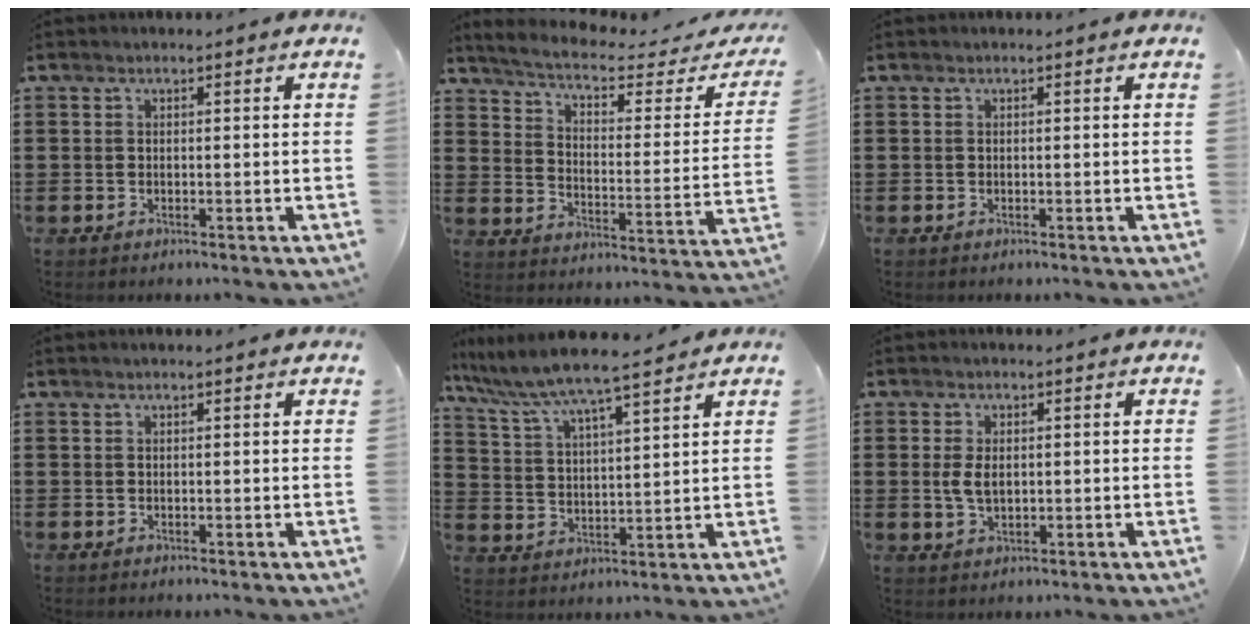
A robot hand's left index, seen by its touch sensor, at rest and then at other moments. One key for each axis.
{"total": 4.4, "fx": 3.5, "fy": 0.6, "fz": 2.6, "tx": -0.071, "ty": -0.028, "tz": 0.051}
{"total": 0.0}
{"total": 0.0}
{"total": 7.0, "fx": 6.3, "fy": -0.1, "fz": 3.0, "tx": -0.085, "ty": -0.037, "tz": 0.105}
{"total": 3.4, "fx": 0.2, "fy": 2.0, "fz": 2.8, "tx": -0.073, "ty": 0.002, "tz": -0.003}